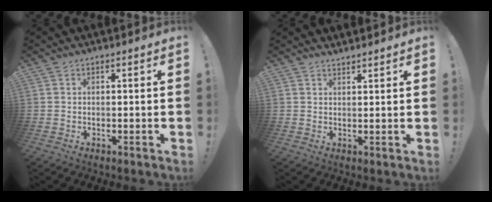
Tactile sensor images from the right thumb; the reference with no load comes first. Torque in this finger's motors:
{"motor_torque": [-0.18, -0.01, 0.02, 0.02, 0.00]}